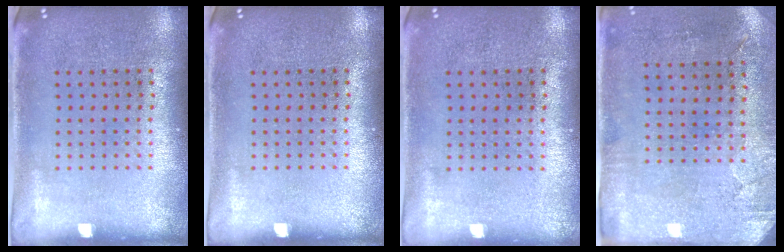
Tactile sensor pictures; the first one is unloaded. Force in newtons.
{"total": 0.0}
{"total": 0.0}
{"total": 2.9, "press": 2.4, "slide": 1.7}